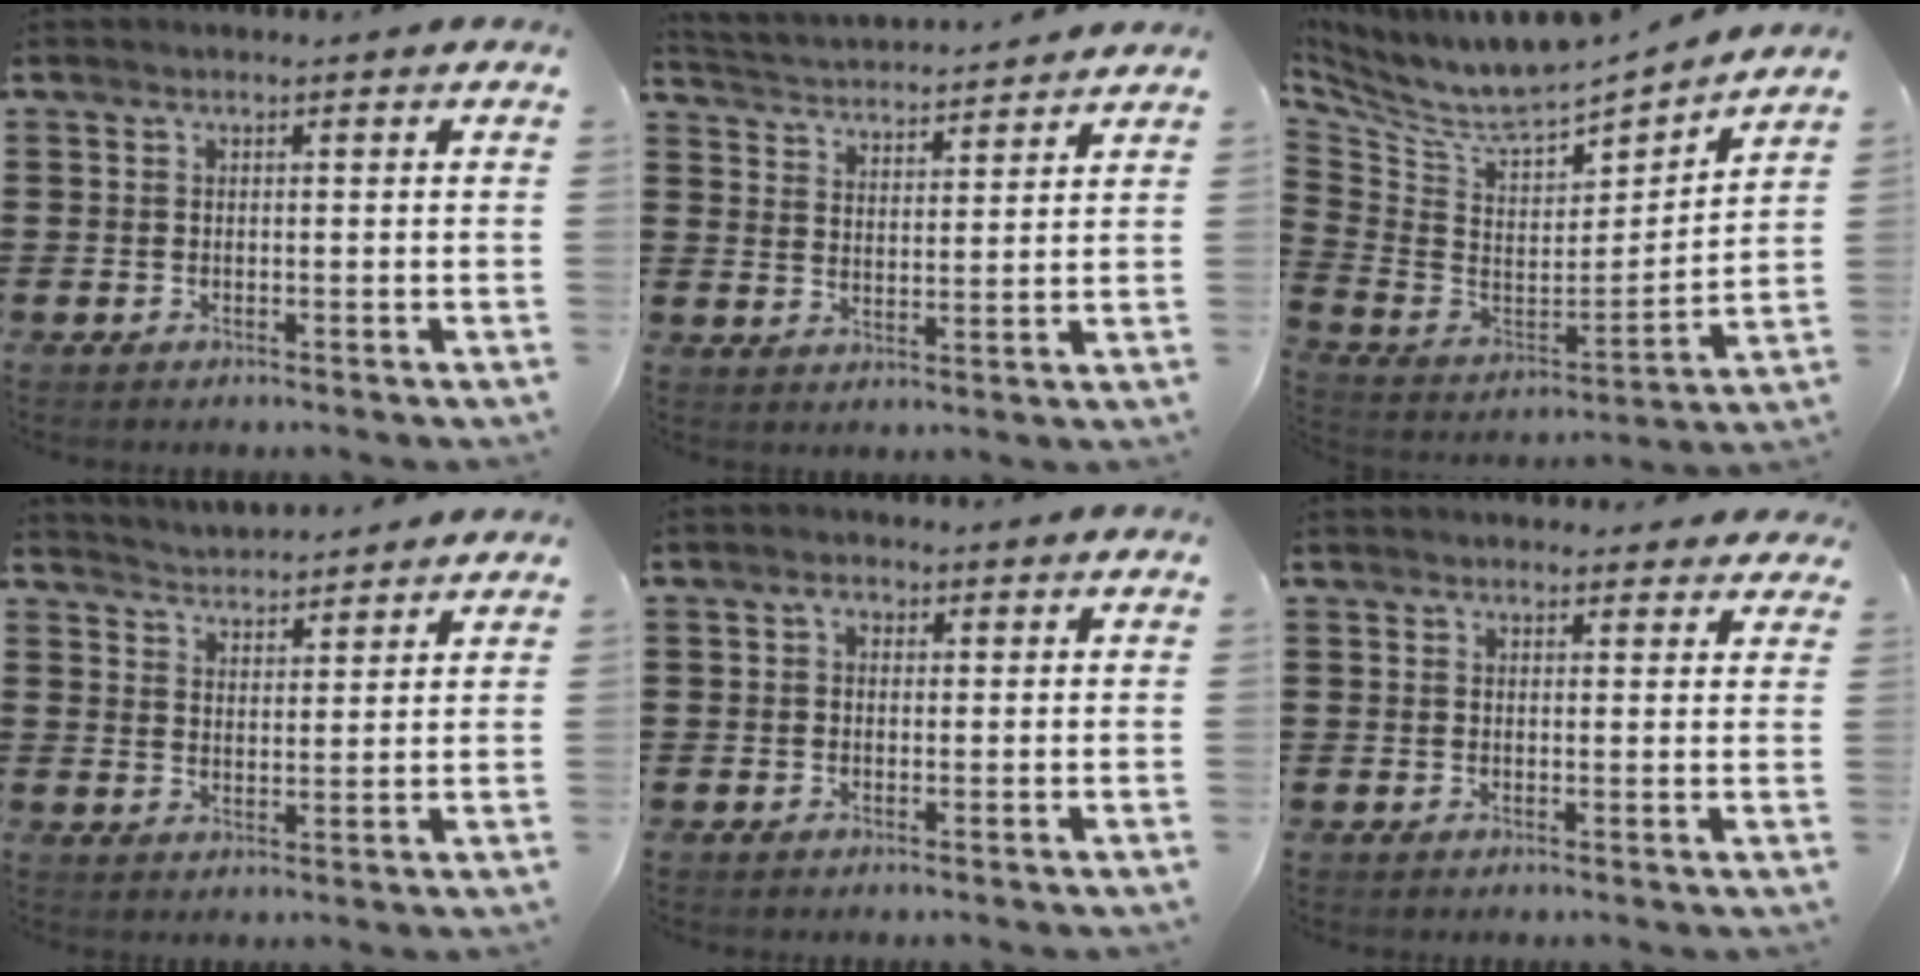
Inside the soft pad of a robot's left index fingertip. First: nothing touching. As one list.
[{"total": 3.2, "force": [3.2, 0.0, -0.2], "torque": [-0.017, -0.024, 0.051]}, {"total": 7.4, "force": [6.5, 1.9, 2.9], "torque": [-0.094, -0.058, 0.108]}, {"total": 3.8, "force": [3.8, 0.0, -0.5], "torque": [-0.006, -0.020, 0.066]}, {"total": 1.5, "force": [0.3, 1.2, 0.9], "torque": [-0.013, 0.006, 0.001]}, {"total": 2.1, "force": [2.0, 0.6, 0.2], "torque": [-0.010, 0.002, 0.039]}]